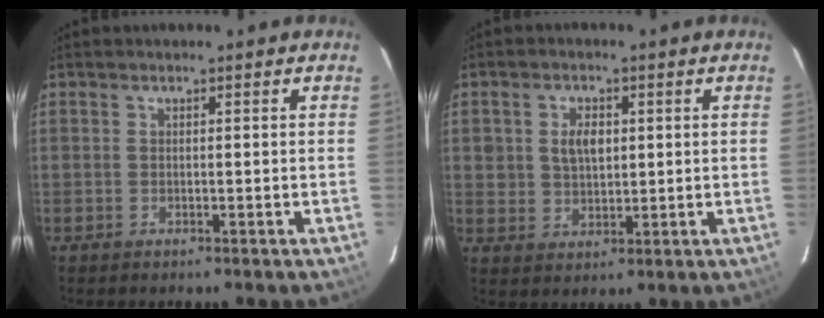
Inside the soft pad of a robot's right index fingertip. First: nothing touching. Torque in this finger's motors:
{"motor_torque": [0.13, 0.14, 0.09, 0.06]}